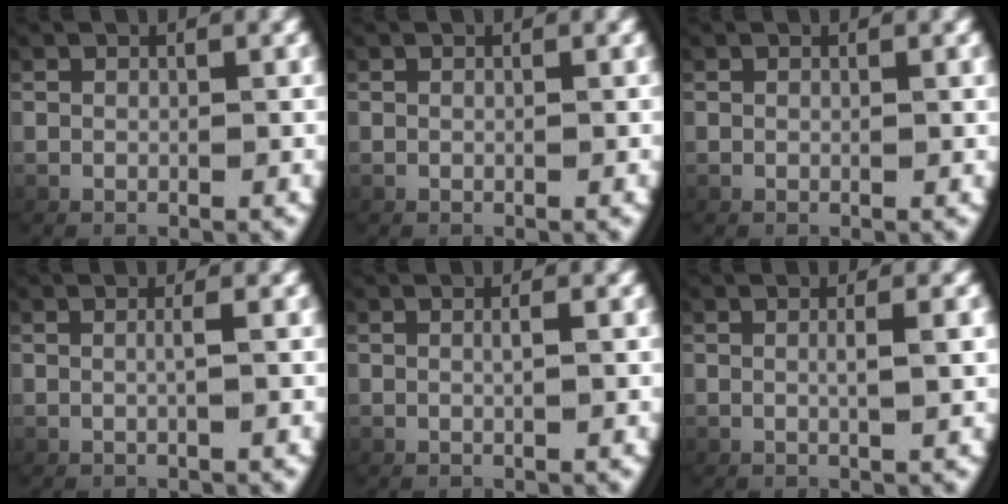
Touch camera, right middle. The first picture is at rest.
{"total": 0.0}
{"total": 0.0}
{"total": 0.9, "force": [-0.1, -0.5, 0.8], "torque": [-0.019, -0.001, 0.003]}
{"total": 0.7, "force": [0.0, -0.3, 0.6], "torque": [-0.013, -0.003, 0.003]}
{"total": 1.4, "force": [0.2, -0.4, 1.3], "torque": [-0.024, -0.001, 0.007]}